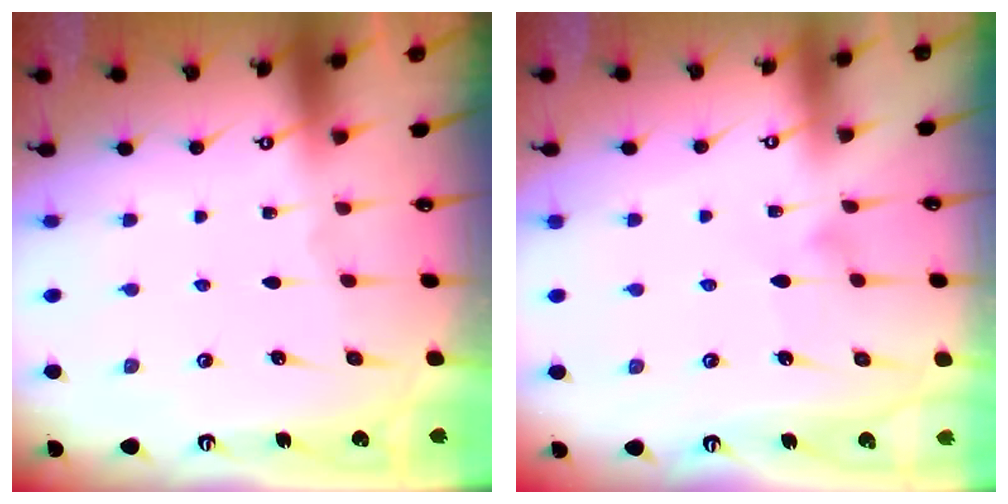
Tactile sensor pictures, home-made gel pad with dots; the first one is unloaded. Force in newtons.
{"total": 3.3, "press": 3.3, "slide": 0.1}